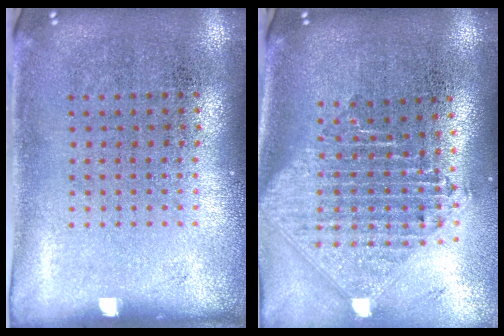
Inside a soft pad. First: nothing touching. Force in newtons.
{"total": 2.3, "press": 1.8, "slide": 1.4}